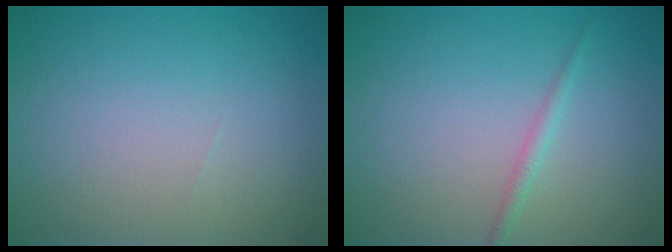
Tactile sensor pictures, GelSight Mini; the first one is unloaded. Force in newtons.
{"total": 1.1, "press": 1.1, "slide": 0.0}